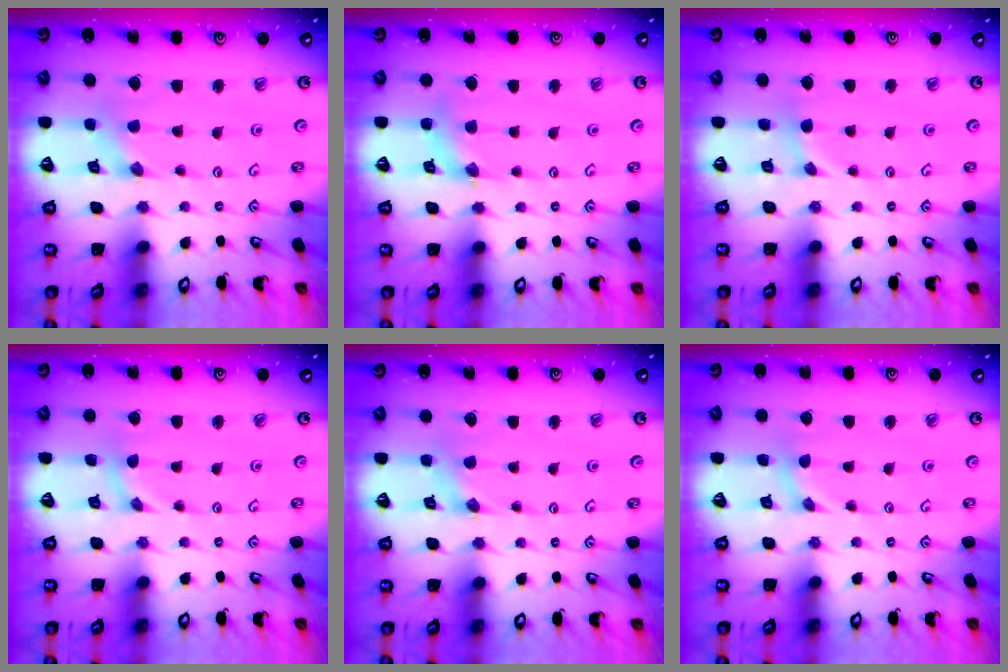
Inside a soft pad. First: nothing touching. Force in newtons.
{"total": 5.2, "press": 5.1, "slide": 0.6}
{"total": 1.9, "press": 1.8, "slide": 0.4}
{"total": 0.0}
{"total": 0.0}
{"total": 0.0}